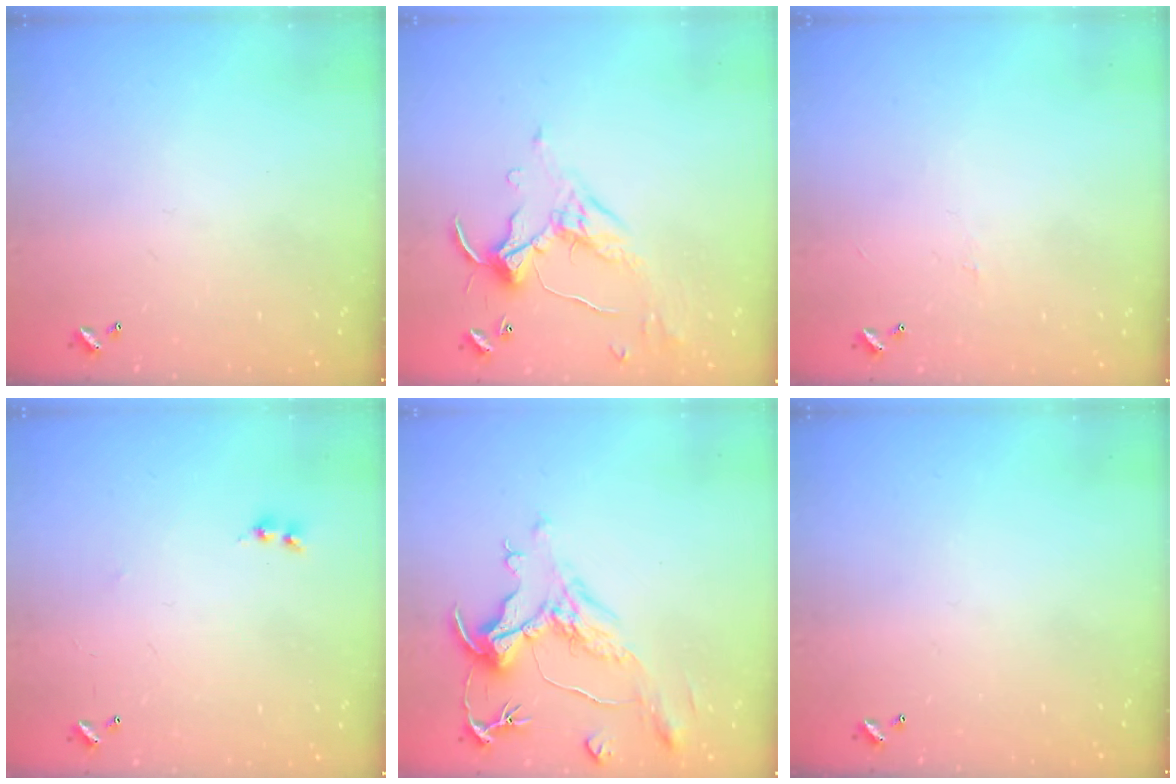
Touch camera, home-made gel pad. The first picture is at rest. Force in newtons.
{"total": 1.7, "press": 1.5, "slide": 0.8}
{"total": 0.8, "press": 0.7, "slide": 0.5}
{"total": 1.8, "press": 1.8, "slide": 0.3}
{"total": 1.6, "press": 0.1, "slide": 1.6}
{"total": 0.0}